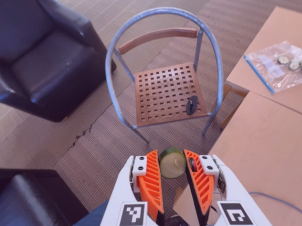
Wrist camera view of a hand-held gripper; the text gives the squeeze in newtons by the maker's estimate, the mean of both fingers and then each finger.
{"total": 8.2, "left": 8.0, "right": 8.4}